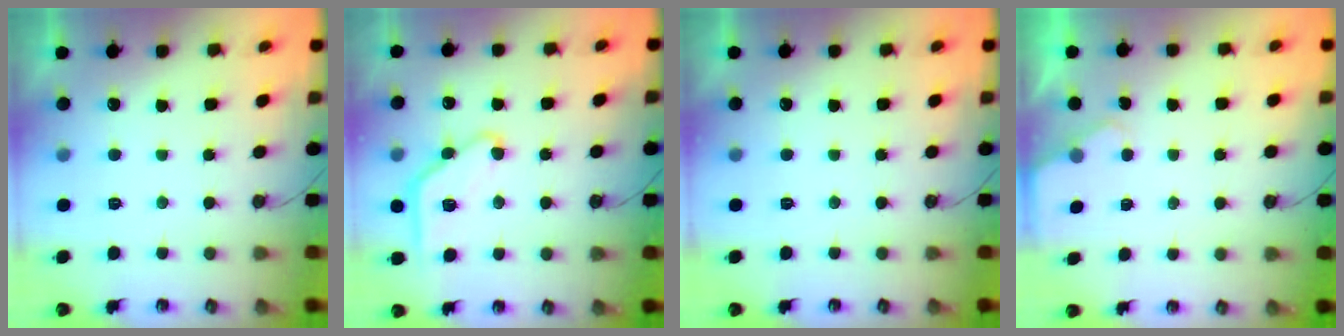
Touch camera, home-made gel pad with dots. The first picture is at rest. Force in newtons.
{"total": 11.7, "press": 11.7, "slide": 0.7}
{"total": 0.0}
{"total": 1.7, "press": 1.6, "slide": 0.2}